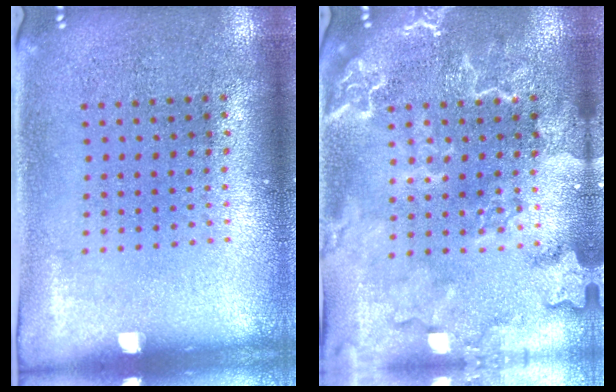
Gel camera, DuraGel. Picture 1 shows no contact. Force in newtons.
{"total": 2.6, "press": 2.6, "slide": 0.3}